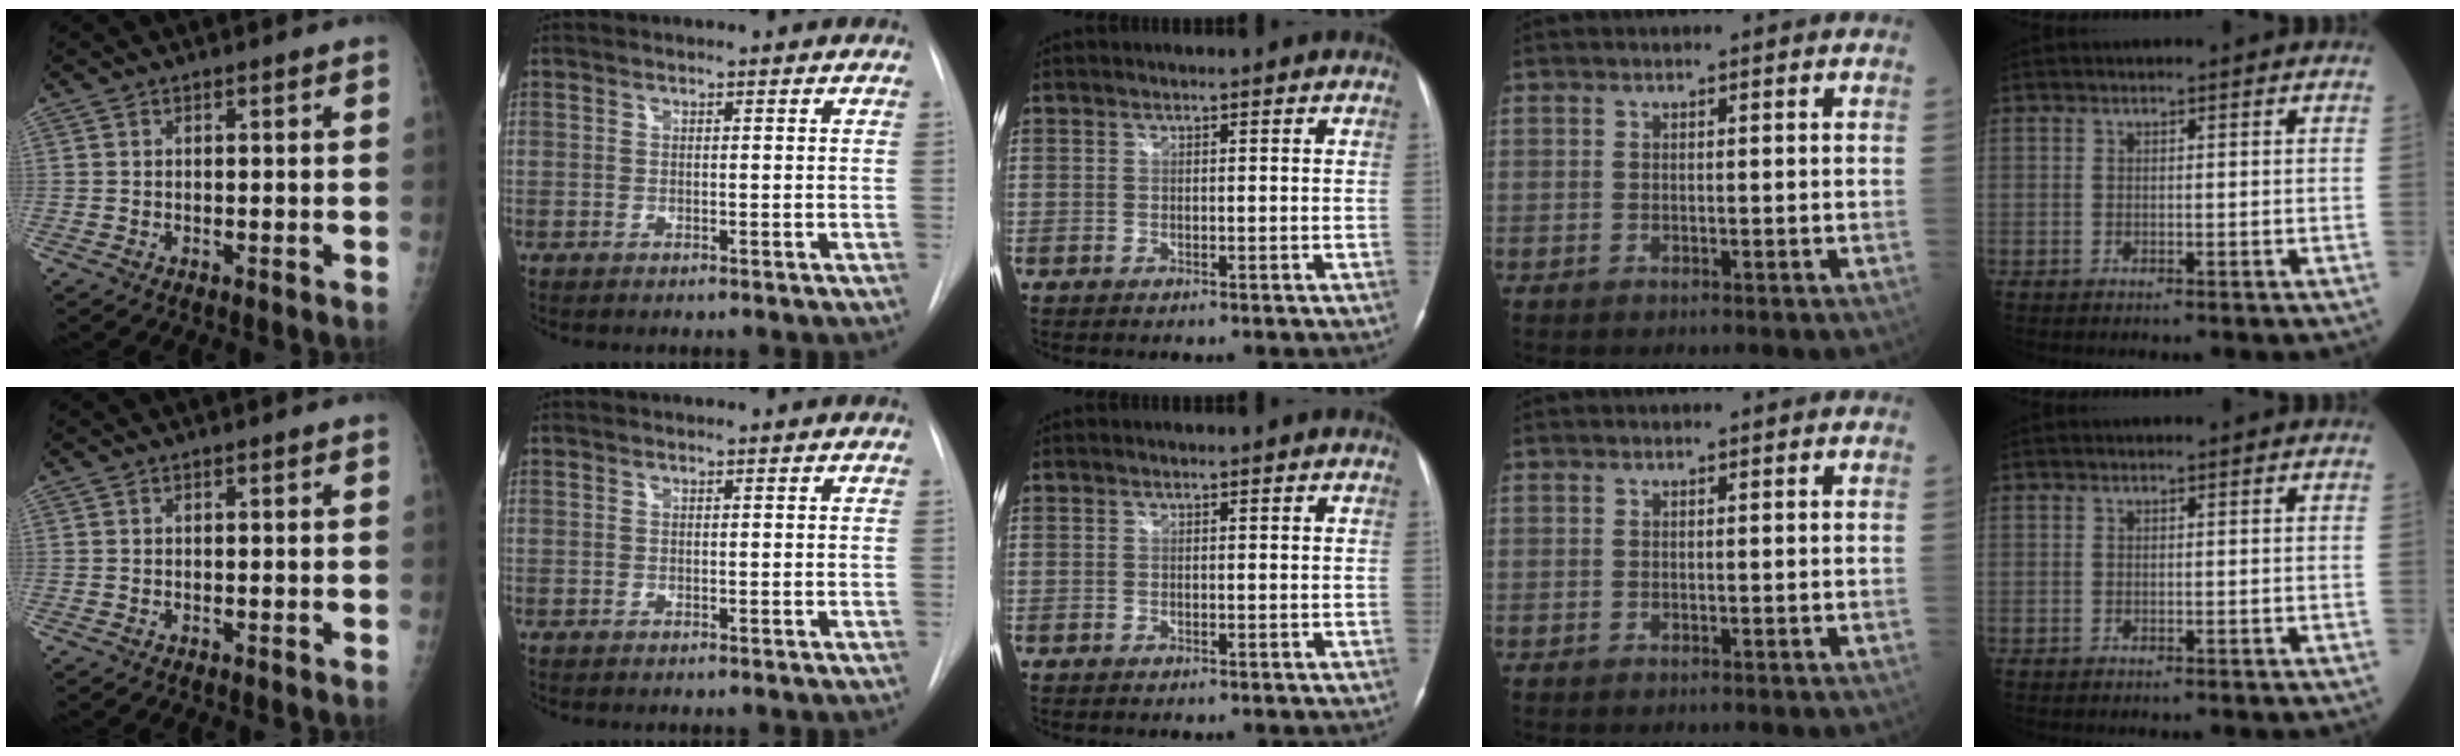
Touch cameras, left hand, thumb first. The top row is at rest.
{}